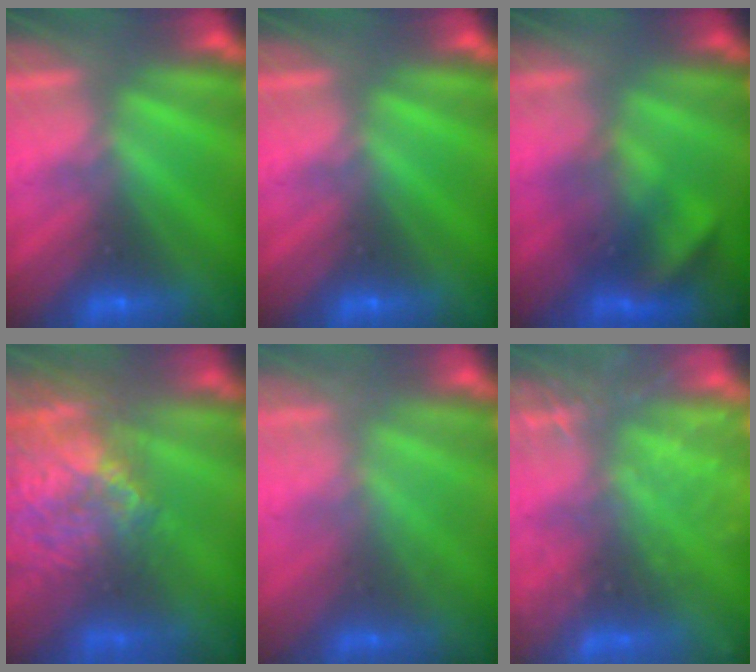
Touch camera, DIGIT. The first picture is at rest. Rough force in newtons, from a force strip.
{"total": 0.0}
{"total": 3.5}
{"total": 8.7}
{"total": 2.3}
{"total": 6.1}